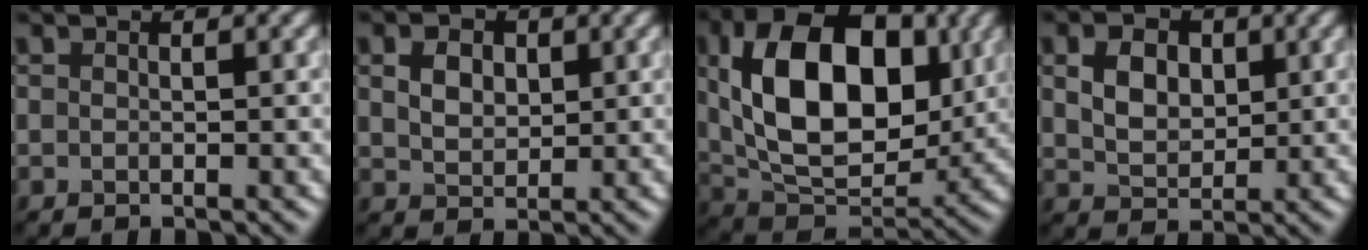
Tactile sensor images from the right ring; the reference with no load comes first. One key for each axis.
{"total": 2.9, "fx": 0.9, "fy": 2.1, "fz": 1.8, "tx": -0.038, "ty": 0.001, "tz": 0.017}
{"total": 13.6, "fx": 2.4, "fy": 8.6, "fz": 10.3, "tx": -0.174, "ty": 0.005, "tz": 0.041}
{"total": 4.0, "fx": 1.2, "fy": 2.8, "fz": 2.6, "tx": -0.052, "ty": 0.002, "tz": 0.020}